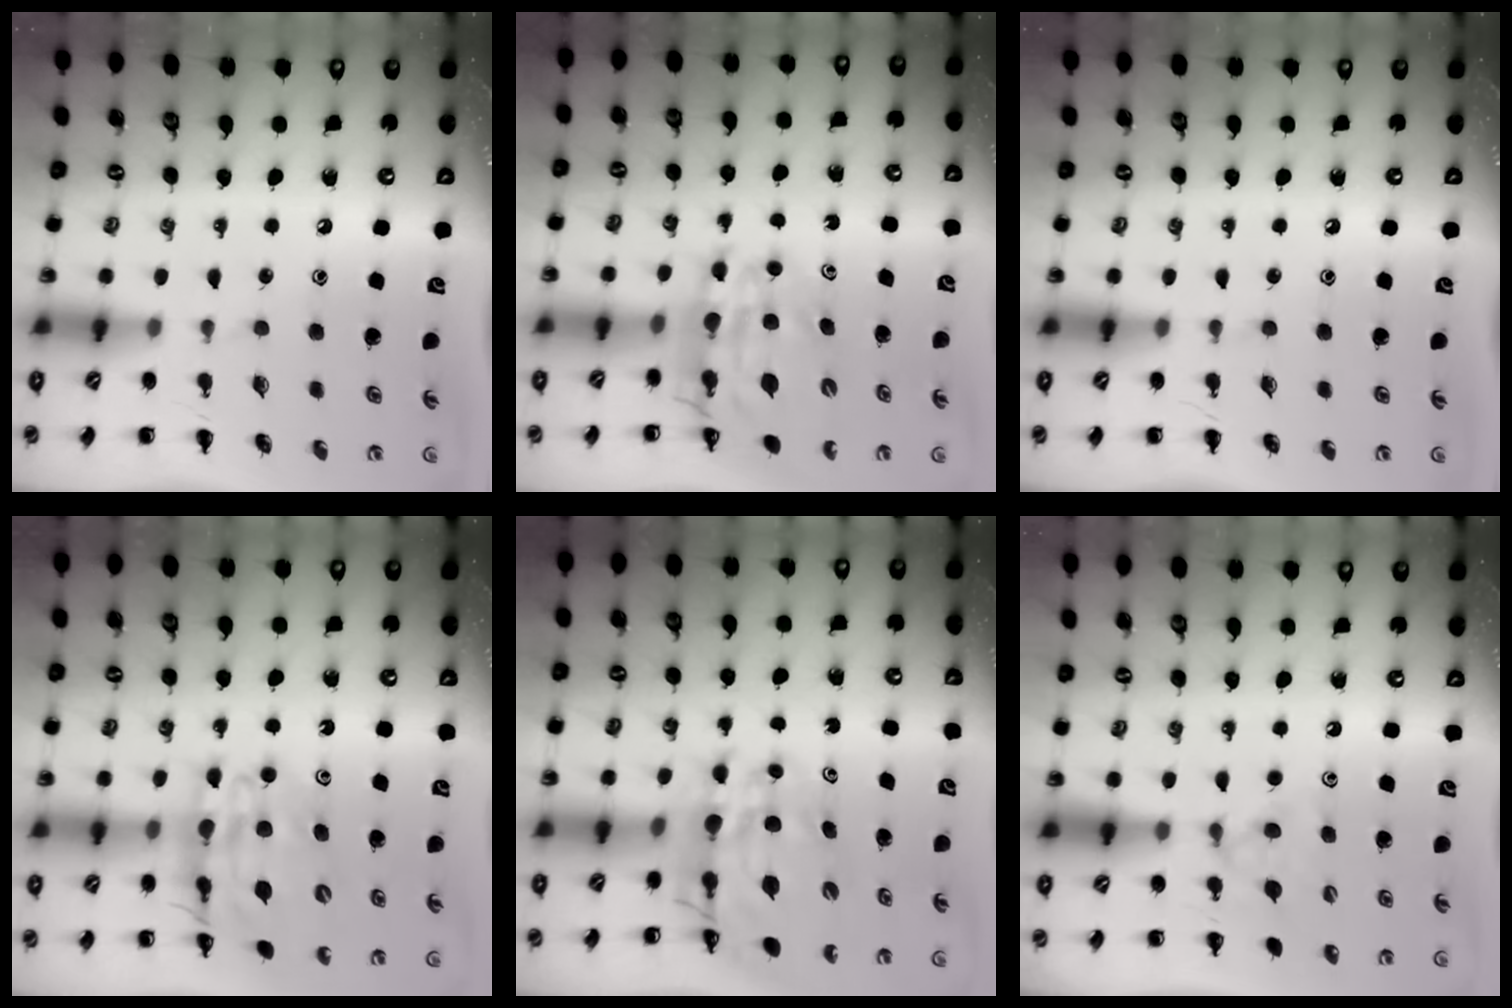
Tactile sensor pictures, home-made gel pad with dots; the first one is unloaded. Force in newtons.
{"total": 13.5, "press": 12.9, "slide": 3.8}
{"total": 0.0}
{"total": 13.7, "press": 13.2, "slide": 3.6}
{"total": 10.7, "press": 10.3, "slide": 3.2}
{"total": 4.9, "press": 4.6, "slide": 1.6}